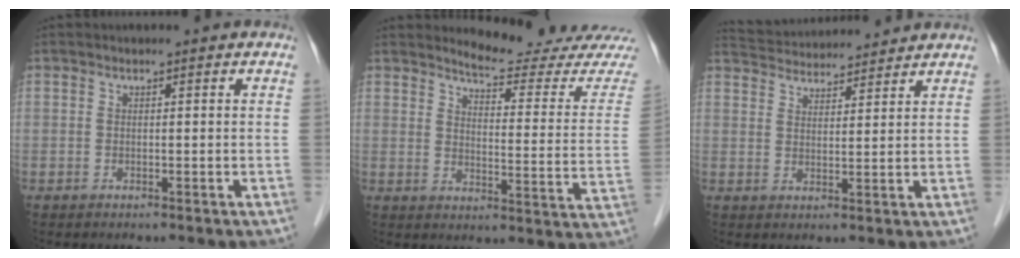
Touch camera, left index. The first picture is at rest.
{"total": 15.4, "force": [15.1, -0.7, 3.0], "torque": [-0.038, -0.116, 0.169]}
{"total": 11.4, "force": [11.0, 1.5, 2.6], "torque": [-0.051, 0.032, 0.168]}